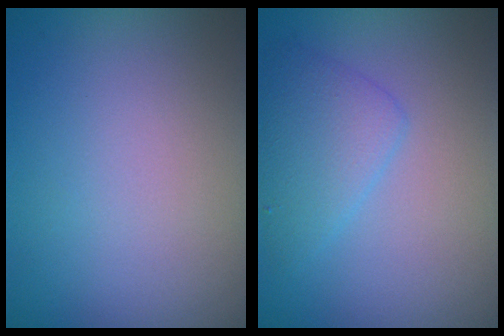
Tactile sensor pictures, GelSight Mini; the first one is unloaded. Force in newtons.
{"total": 3.0, "press": 3.0, "slide": 0.1}